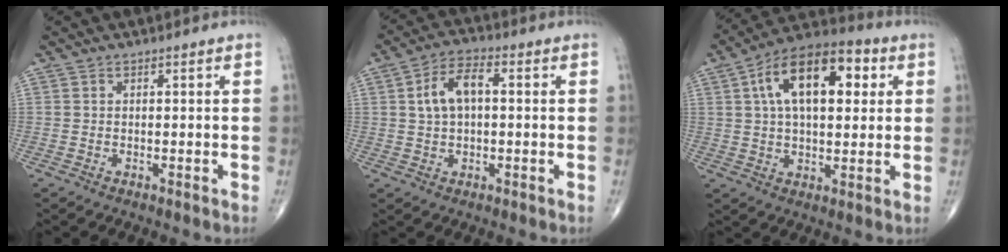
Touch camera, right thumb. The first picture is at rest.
{"total": 7.6, "force": [1.1, 4.1, 6.3], "torque": [-0.118, 0.020, 0.016]}
{"total": 17.7, "force": [5.0, 9.1, 14.3], "torque": [-0.210, 0.018, 0.072]}